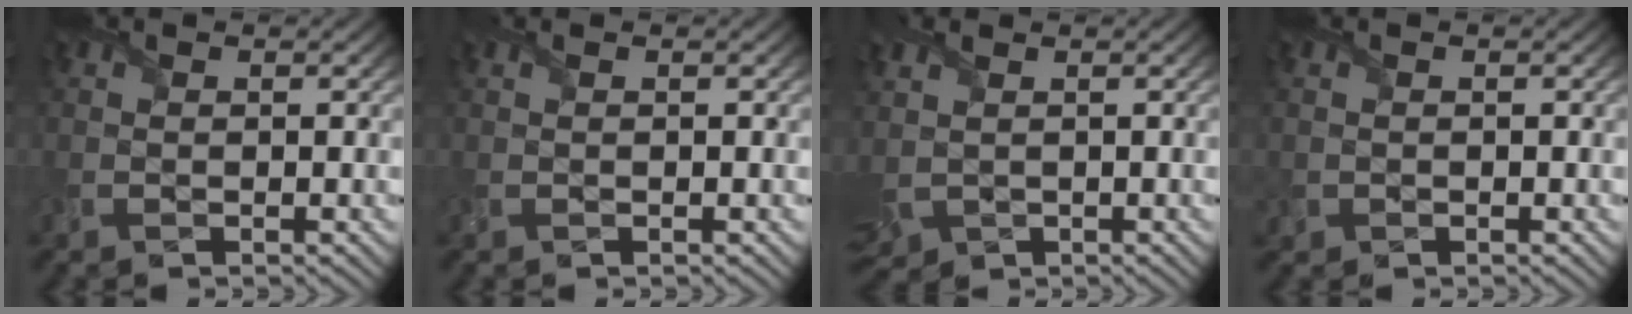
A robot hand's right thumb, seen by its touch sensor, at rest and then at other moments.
{"total": 0.5, "force": [0.2, 0.1, 0.5], "torque": [-0.014, 0.006, 0.003]}
{"total": 4.5, "force": [0.6, 3.3, 3.0], "torque": [-0.112, -0.008, 0.015]}
{"total": 0.9, "force": [-0.2, 0.9, 0.1], "torque": [0.000, -0.009, -0.006]}